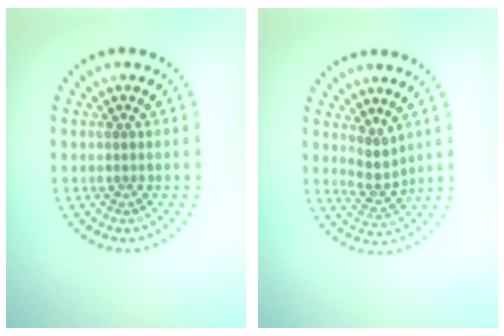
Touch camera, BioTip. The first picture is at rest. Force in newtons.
{"total": 2.2, "press": 1.6, "slide": 1.5}